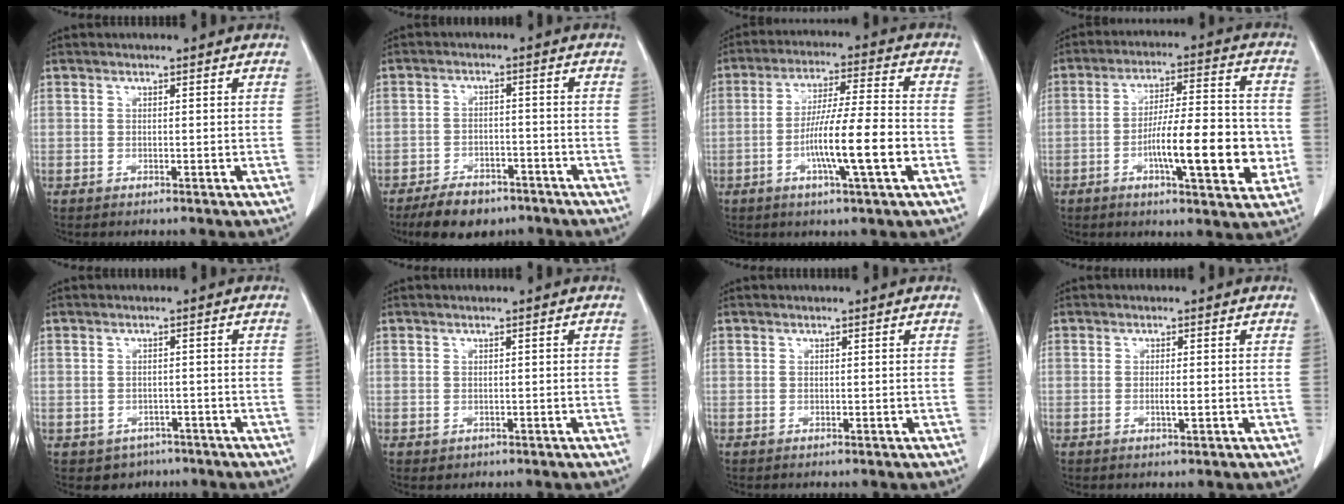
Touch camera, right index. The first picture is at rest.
{"total": 7.4, "force": [-5.8, 3.5, 3.0], "torque": [-0.049, 0.001, -0.093]}
{"total": 11.7, "force": [-3.4, 0.2, 11.2], "torque": [-0.197, -0.004, -0.063]}
{"total": 14.0, "force": [-3.3, 2.7, 13.4], "torque": [-0.212, 0.009, -0.052]}
{"total": 3.4, "force": [-2.0, 2.7, 0.0], "torque": [0.003, 0.011, -0.025]}
{"total": 0.5, "force": [-0.1, 0.5, 0.1], "torque": [-0.001, 0.001, 0.001]}
{"total": 0.0}
{"total": 1.3, "force": [-0.3, 0.1, 1.3], "torque": [-0.027, -0.003, -0.004]}